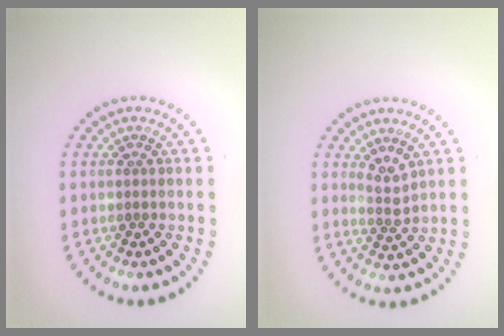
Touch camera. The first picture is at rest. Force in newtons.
{"total": 1.7, "press": 1.2, "slide": 1.3}